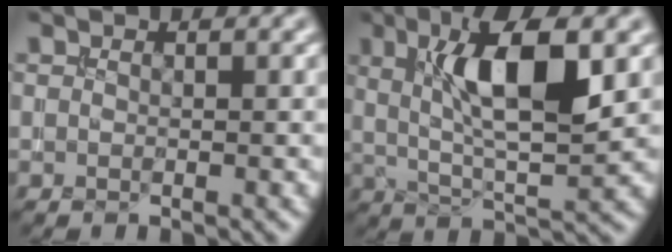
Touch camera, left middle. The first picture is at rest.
{"total": 8.8, "force": [2.3, 2.6, 8.1], "torque": [-0.140, 0.002, 0.039]}